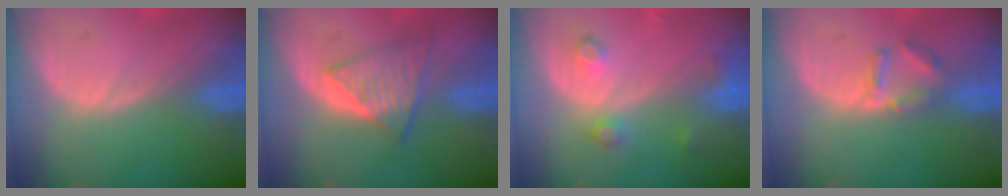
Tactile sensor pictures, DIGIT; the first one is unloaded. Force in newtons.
{"total": 6.0, "press": 5.8, "slide": 1.6}
{"total": 3.7, "press": 3.5, "slide": 1.4}
{"total": 3.3, "press": 3.2, "slide": 0.4}